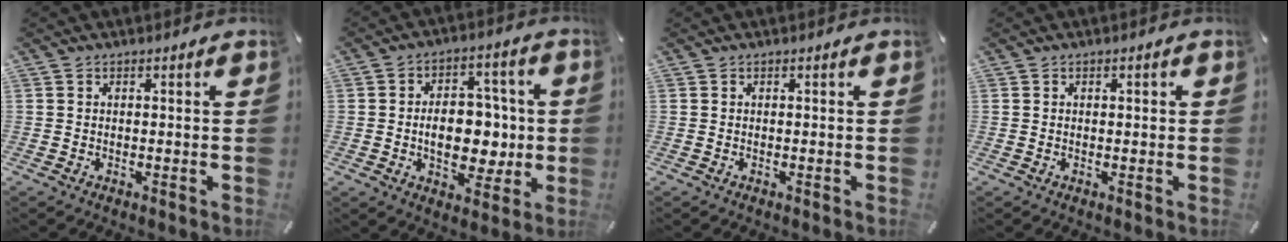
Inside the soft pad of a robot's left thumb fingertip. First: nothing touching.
{"total": 12.7, "force": [-0.9, 8.9, 9.0], "torque": [-0.112, 0.004, -0.012]}
{"total": 0.0}
{"total": 0.7, "force": [0.1, 0.4, 0.5], "torque": [-0.010, 0.003, 0.000]}